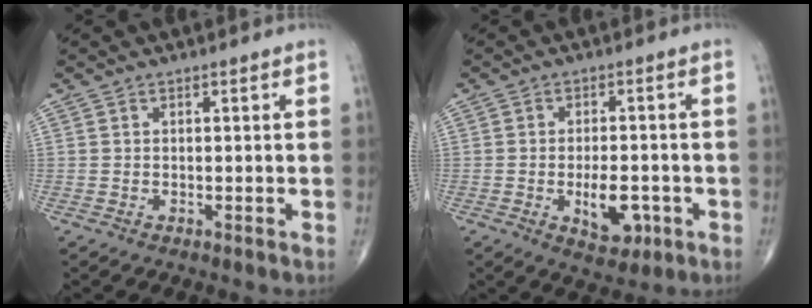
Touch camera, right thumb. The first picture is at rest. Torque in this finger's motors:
{"motor_torque": [1.06, 0.66, 1.00, -0.14, 0.17]}